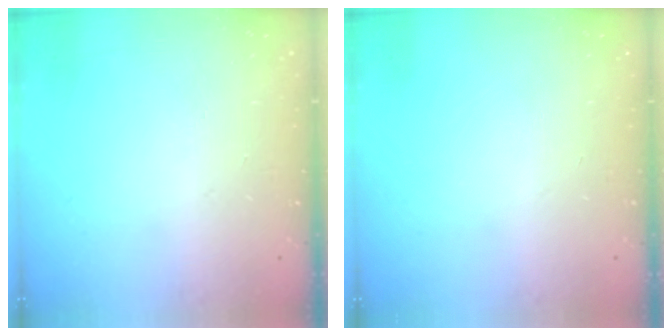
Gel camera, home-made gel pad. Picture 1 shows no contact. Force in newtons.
{"total": 0.0}